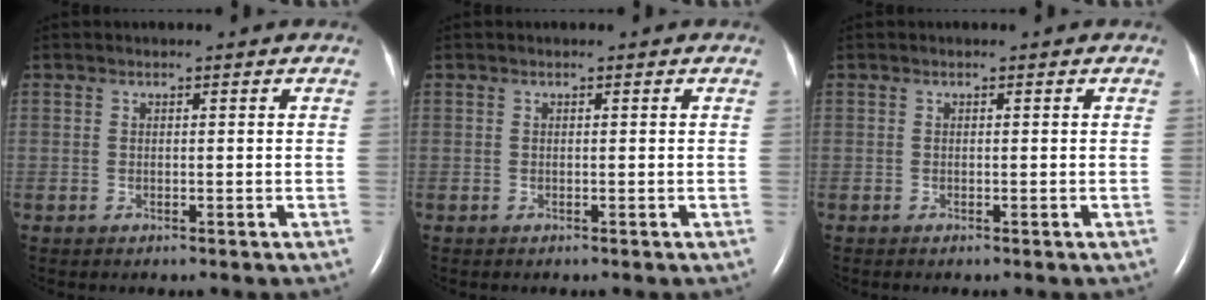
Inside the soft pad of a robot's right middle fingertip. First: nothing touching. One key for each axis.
{"total": 0.0}
{"total": 0.0}